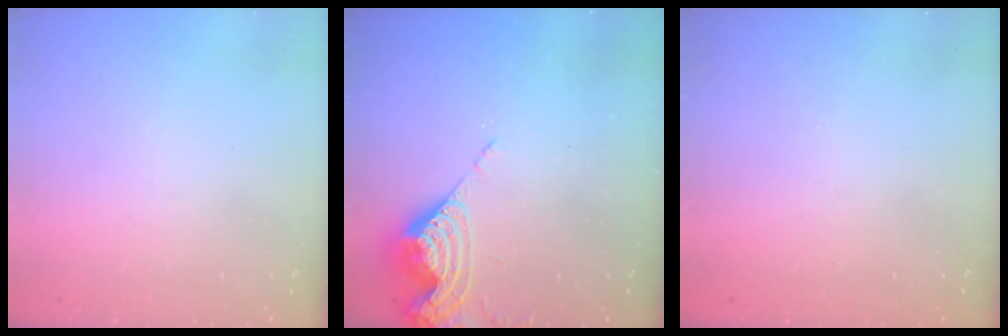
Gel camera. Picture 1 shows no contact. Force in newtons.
{"total": 8.5, "press": 8.4, "slide": 0.9}
{"total": 1.0, "press": 0.9, "slide": 0.4}